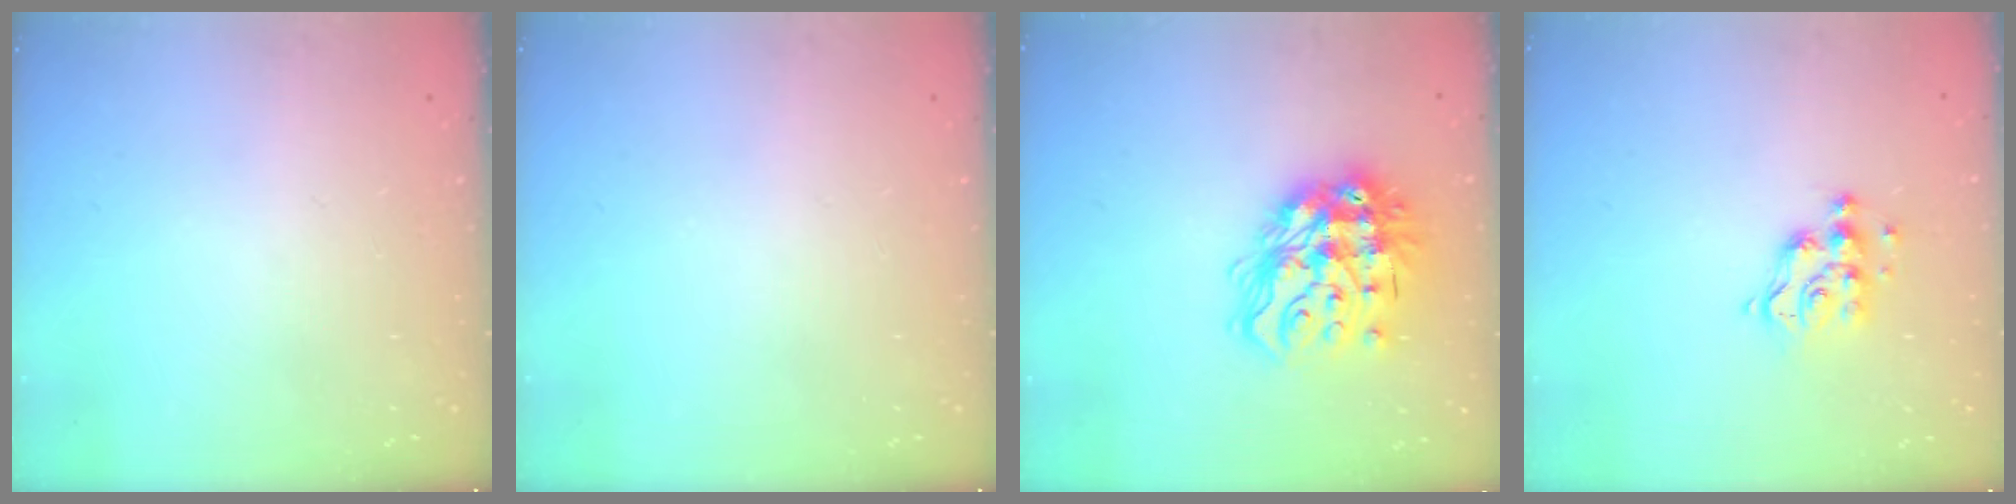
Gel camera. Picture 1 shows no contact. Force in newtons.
{"total": 0.0}
{"total": 19.2, "press": 19.1, "slide": 1.6}
{"total": 8.5, "press": 8.5, "slide": 0.6}